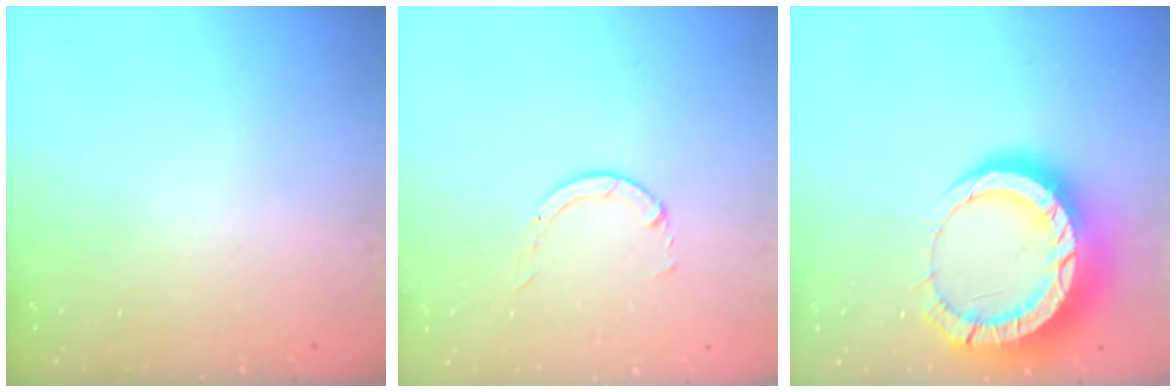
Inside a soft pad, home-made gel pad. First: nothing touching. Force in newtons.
{"total": 1.3, "press": 1.2, "slide": 0.3}
{"total": 18.7, "press": 18.6, "slide": 1.9}